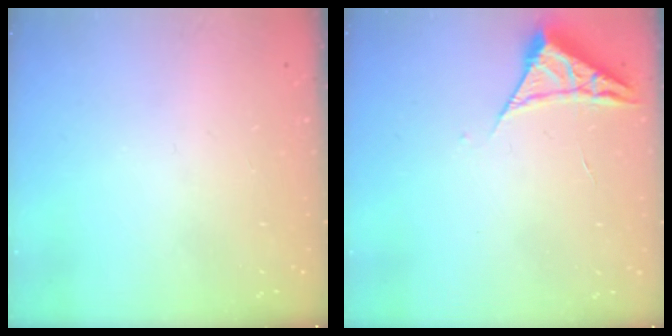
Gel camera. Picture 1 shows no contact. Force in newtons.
{"total": 4.2, "press": 4.2, "slide": 0.5}